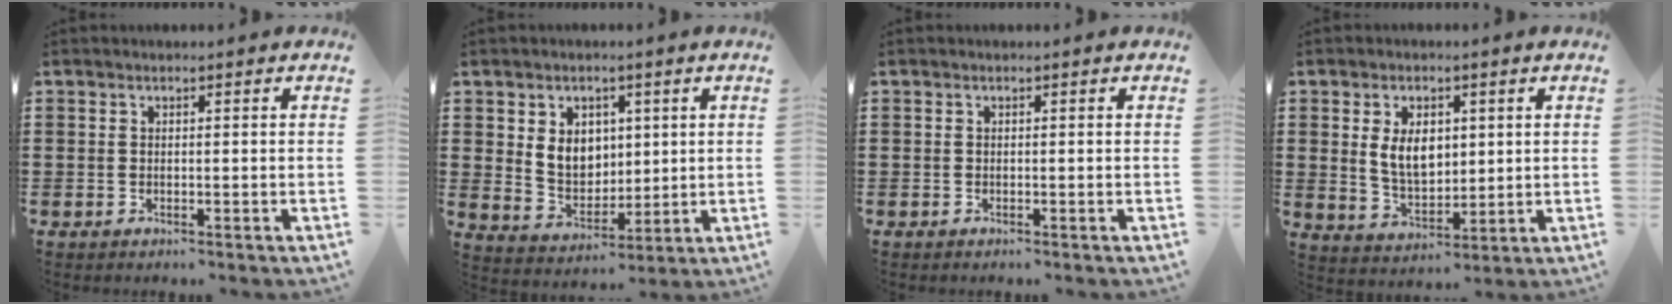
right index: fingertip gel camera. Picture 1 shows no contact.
{"total": 6.2, "force": [1.6, 5.2, 2.9], "torque": [-0.060, 0.009, 0.028]}
{"total": 0.0}
{"total": 6.5, "force": [1.4, 4.1, 4.8], "torque": [-0.088, 0.008, 0.020]}